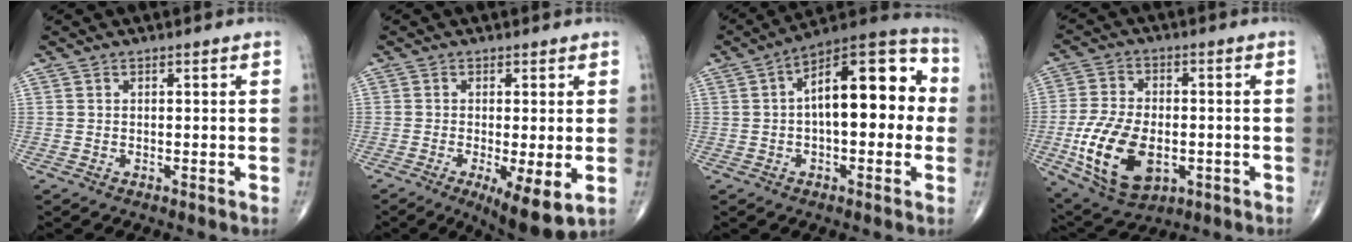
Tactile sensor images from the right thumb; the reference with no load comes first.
{"total": 8.7, "force": [-2.6, 2.3, 8.0], "torque": [-0.125, -0.022, -0.040]}
{"total": 18.3, "force": [1.7, 8.2, 16.2], "torque": [-0.213, 0.045, 0.015]}
{"total": 16.1, "force": [-4.0, 9.5, 12.4], "torque": [-0.223, 0.001, -0.058]}